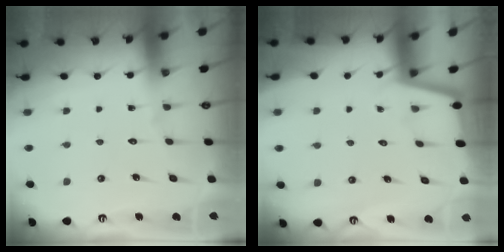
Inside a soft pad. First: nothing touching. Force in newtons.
{"total": 1.7, "press": 1.7, "slide": 0.2}